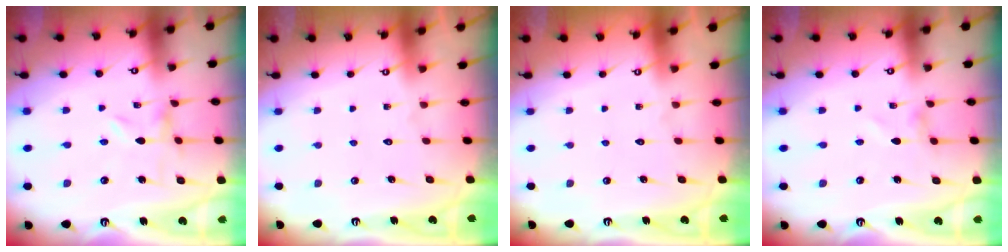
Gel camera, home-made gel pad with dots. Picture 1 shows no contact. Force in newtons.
{"total": 1.6, "press": 1.6, "slide": 0.1}
{"total": 1.6, "press": 1.6, "slide": 0.1}
{"total": 0.8, "press": 0.7, "slide": 0.1}